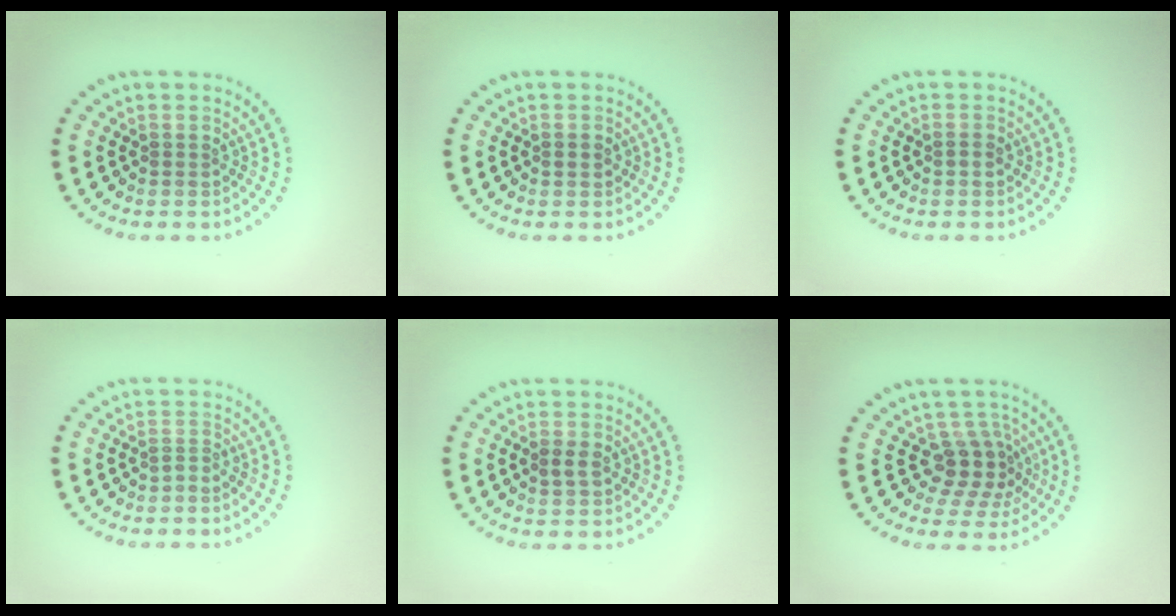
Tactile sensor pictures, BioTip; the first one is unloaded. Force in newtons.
{"total": 0.7, "press": 0.7, "slide": 0.1}
{"total": 0.8, "press": 0.8, "slide": 0.2}
{"total": 0.9, "press": 0.4, "slide": 0.8}
{"total": 1.6, "press": 1.6, "slide": 0.1}
{"total": 3.7, "press": 2.8, "slide": 2.4}